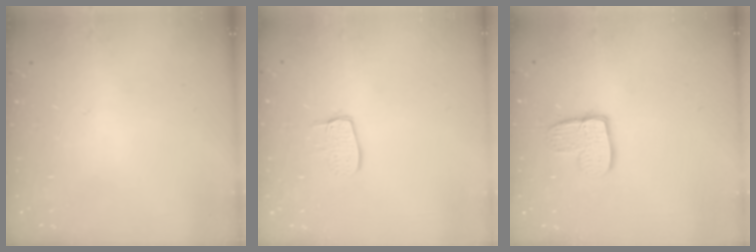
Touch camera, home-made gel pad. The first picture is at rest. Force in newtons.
{"total": 7.5, "press": 7.5, "slide": 0.6}
{"total": 8.9, "press": 8.9, "slide": 0.4}